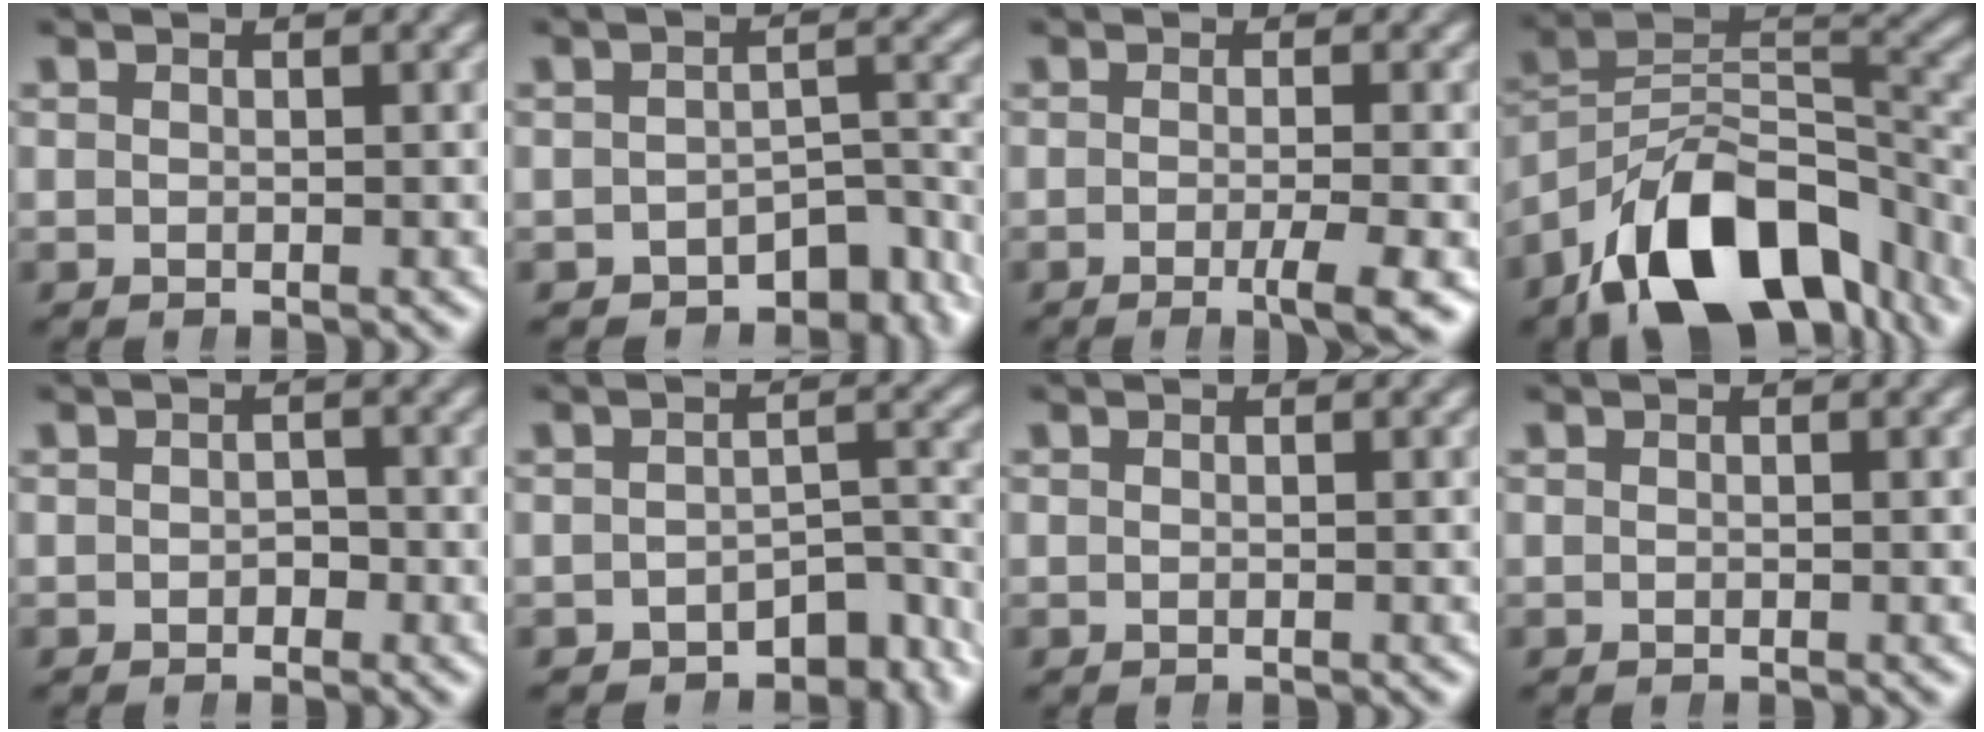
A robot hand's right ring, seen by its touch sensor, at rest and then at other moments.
{"total": 7.6, "force": [-5.7, 3.9, 3.1], "torque": [-0.016, -0.018, -0.081]}
{"total": 2.8, "force": [-1.2, -0.3, 2.5], "torque": [-0.030, 0.005, -0.025]}
{"total": 16.6, "force": [-6.6, 10.2, 11.3], "torque": [-0.184, -0.044, -0.088]}
{"total": 1.0, "force": [-0.8, 0.6, 0.1], "torque": [0.008, -0.004, -0.009]}
{"total": 6.9, "force": [-5.5, 3.3, 2.6], "torque": [-0.004, -0.015, -0.078]}
{"total": 0.0}
{"total": 0.0}